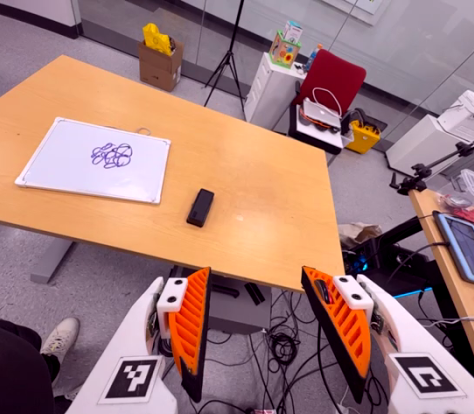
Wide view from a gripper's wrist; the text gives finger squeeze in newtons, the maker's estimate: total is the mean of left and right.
{"total": 0.0}